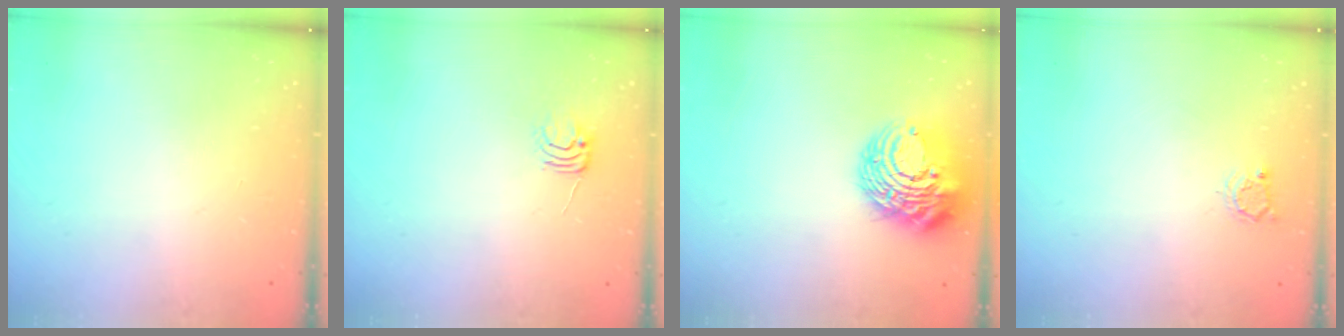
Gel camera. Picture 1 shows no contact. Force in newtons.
{"total": 4.7, "press": 4.7, "slide": 0.5}
{"total": 15.5, "press": 15.4, "slide": 1.6}
{"total": 2.8, "press": 2.8, "slide": 0.5}